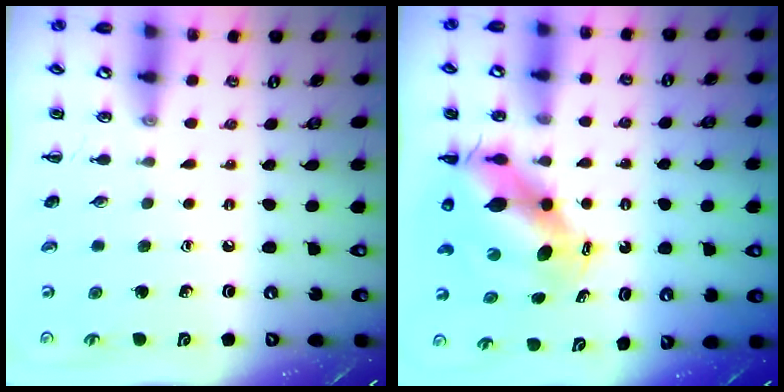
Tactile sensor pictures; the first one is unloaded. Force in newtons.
{"total": 9.2, "press": 9.0, "slide": 2.2}